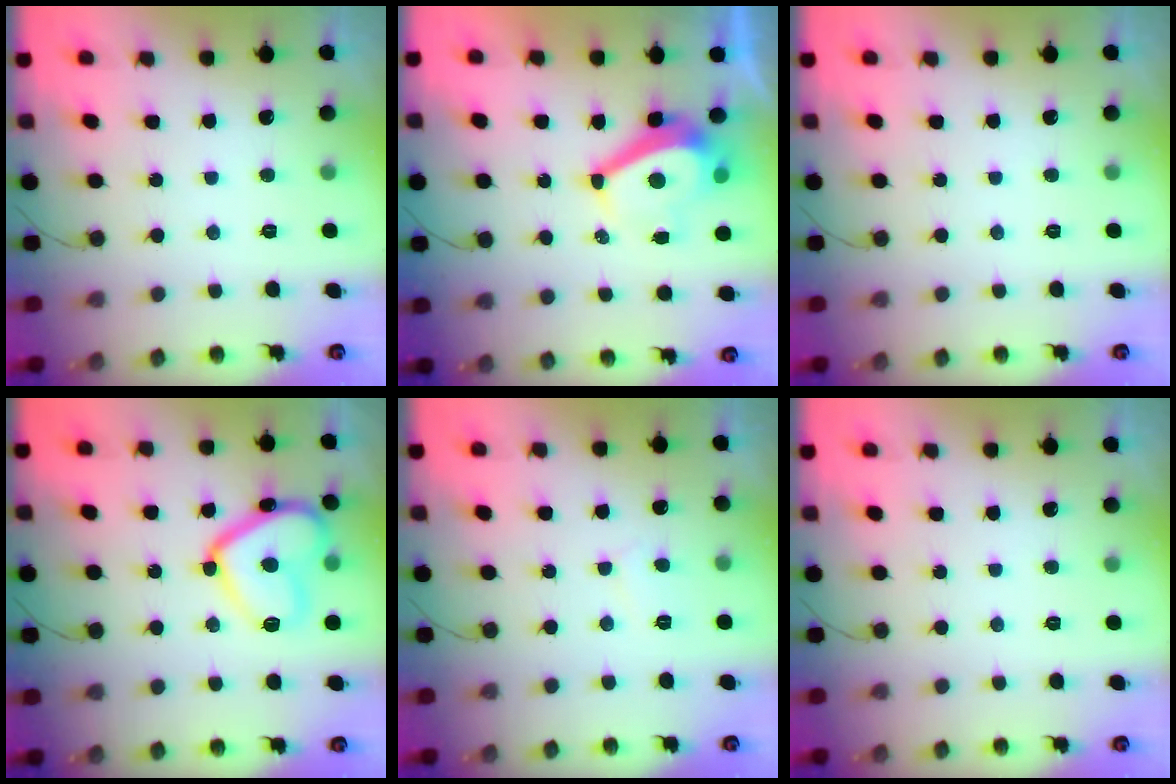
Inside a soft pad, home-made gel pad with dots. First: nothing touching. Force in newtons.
{"total": 8.0, "press": 7.9, "slide": 0.9}
{"total": 0.0}
{"total": 15.4, "press": 15.3, "slide": 1.4}
{"total": 2.6, "press": 2.6, "slide": 0.2}
{"total": 0.0}